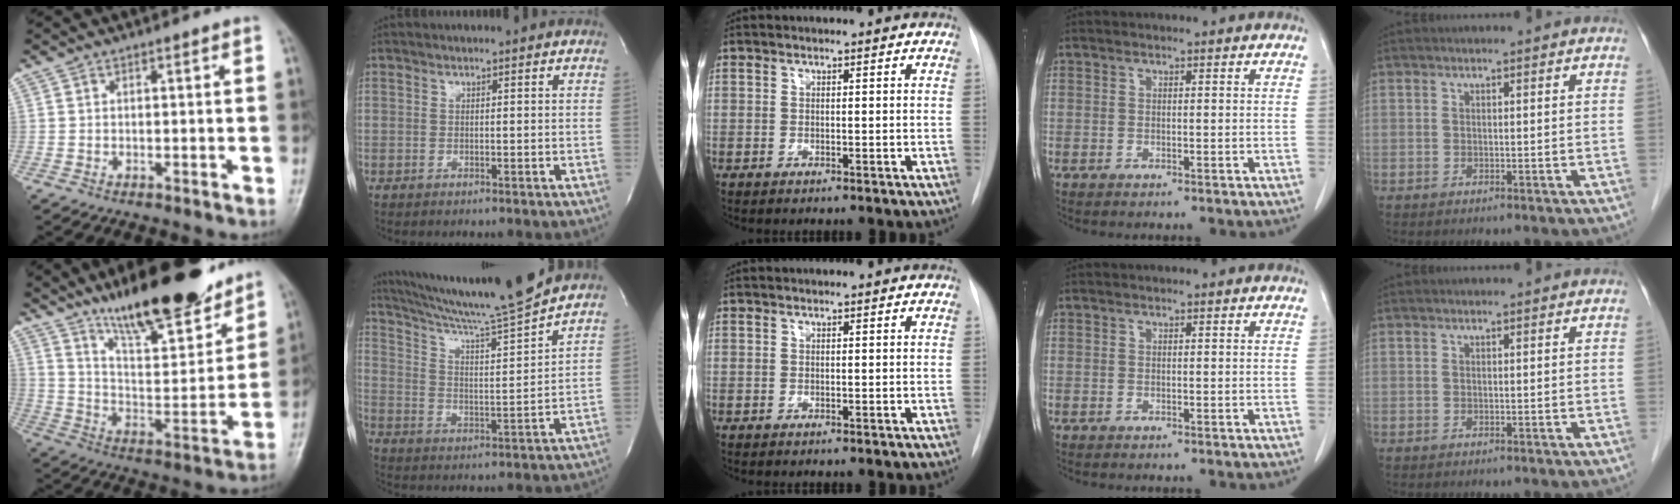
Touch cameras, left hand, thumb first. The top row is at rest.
{"thumb": {"total": 21.7, "force": [16.3, 5.9, 13.1], "torque": [-0.163, -0.086, 0.270]}, "index": {"total": 16.0, "force": [14.5, -2.2, 6.6], "torque": [-0.119, -0.025, 0.231]}}